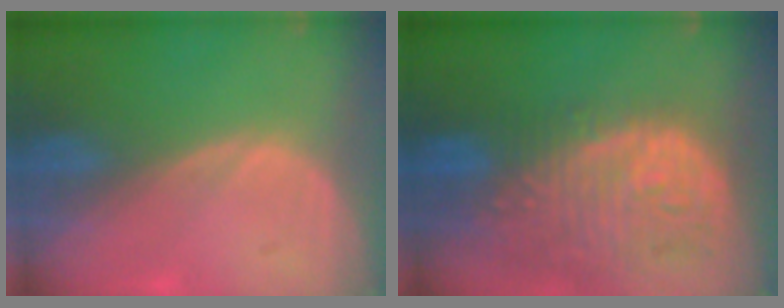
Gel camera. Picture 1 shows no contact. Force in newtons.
{"total": 14.2, "press": 11.7, "slide": 8.1}